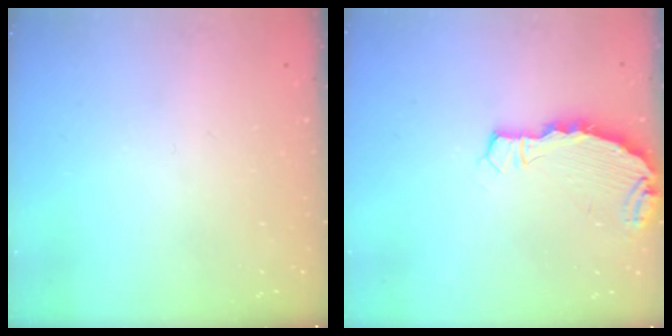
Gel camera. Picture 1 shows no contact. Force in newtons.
{"total": 3.6, "press": 3.6, "slide": 0.4}